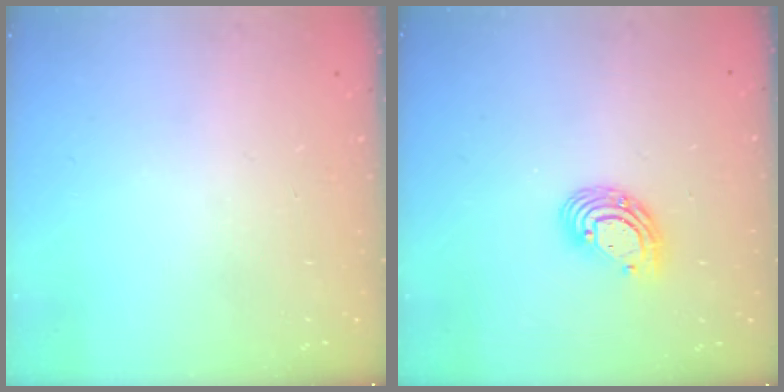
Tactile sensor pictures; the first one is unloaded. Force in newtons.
{"total": 9.2, "press": 9.1, "slide": 1.6}